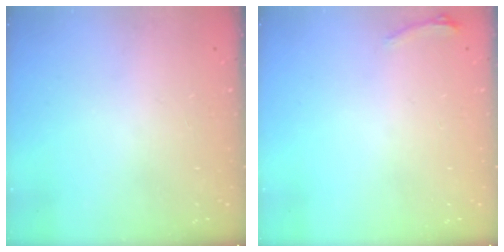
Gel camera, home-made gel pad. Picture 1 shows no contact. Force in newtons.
{"total": 5.0, "press": 4.7, "slide": 1.9}